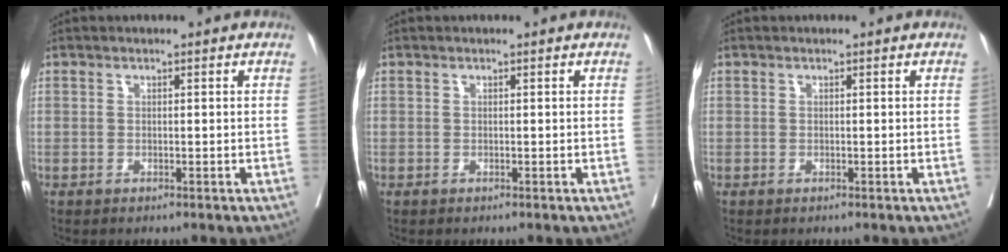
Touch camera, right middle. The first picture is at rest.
{"total": 0.0}
{"total": 0.0}